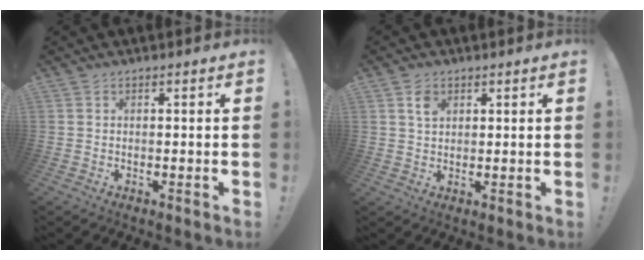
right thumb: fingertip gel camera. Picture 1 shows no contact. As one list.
[{"total": 3.7, "force": [1.9, 2.5, 1.9], "torque": [-0.027, -0.003, 0.033]}]